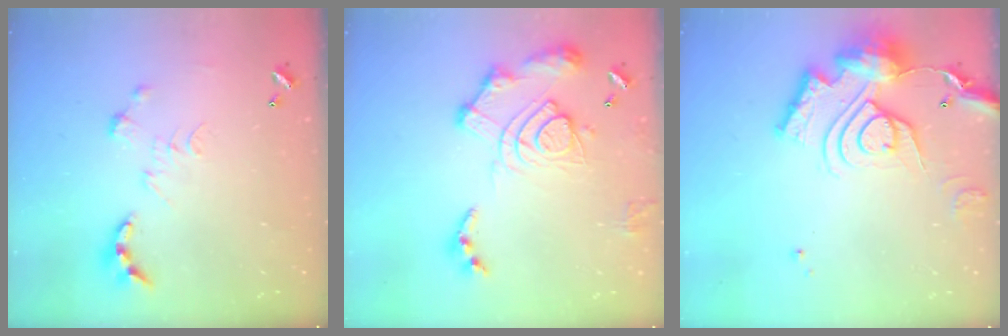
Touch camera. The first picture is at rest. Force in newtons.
{"total": 16.1, "press": 16.0, "slide": 2.0}
{"total": 21.9, "press": 21.7, "slide": 2.3}